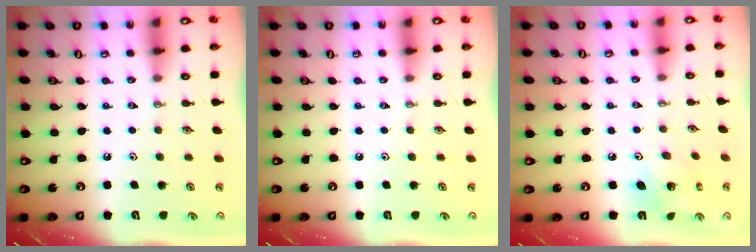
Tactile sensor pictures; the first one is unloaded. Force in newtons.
{"total": 0.0}
{"total": 7.5, "press": 7.5, "slide": 0.1}